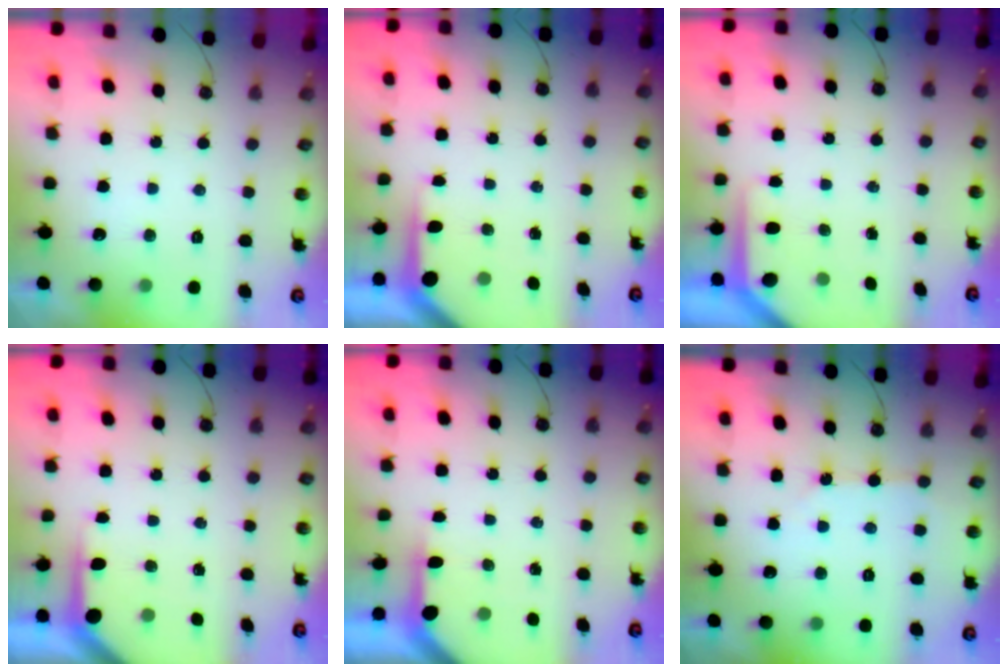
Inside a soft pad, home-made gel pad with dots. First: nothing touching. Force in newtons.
{"total": 3.8, "press": 3.8, "slide": 0.4}
{"total": 5.2, "press": 5.1, "slide": 0.3}
{"total": 3.5, "press": 3.5, "slide": 0.4}
{"total": 3.1, "press": 3.1, "slide": 0.3}
{"total": 2.1, "press": 2.0, "slide": 0.3}